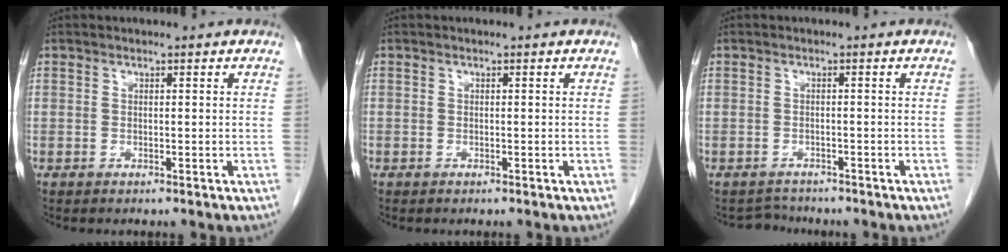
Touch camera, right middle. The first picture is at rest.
{"total": 0.0}
{"total": 2.0, "force": [-1.9, 0.4, -0.7], "torque": [0.007, -0.009, -0.029]}